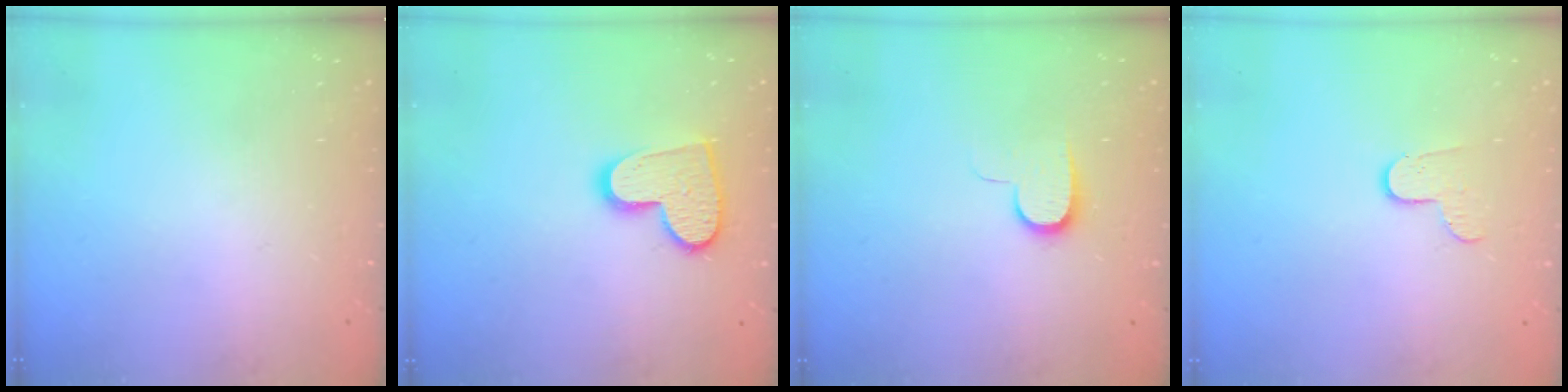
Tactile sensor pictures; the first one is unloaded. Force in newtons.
{"total": 12.7, "press": 12.6, "slide": 1.0}
{"total": 7.1, "press": 7.1, "slide": 0.7}
{"total": 5.5, "press": 5.5, "slide": 0.5}